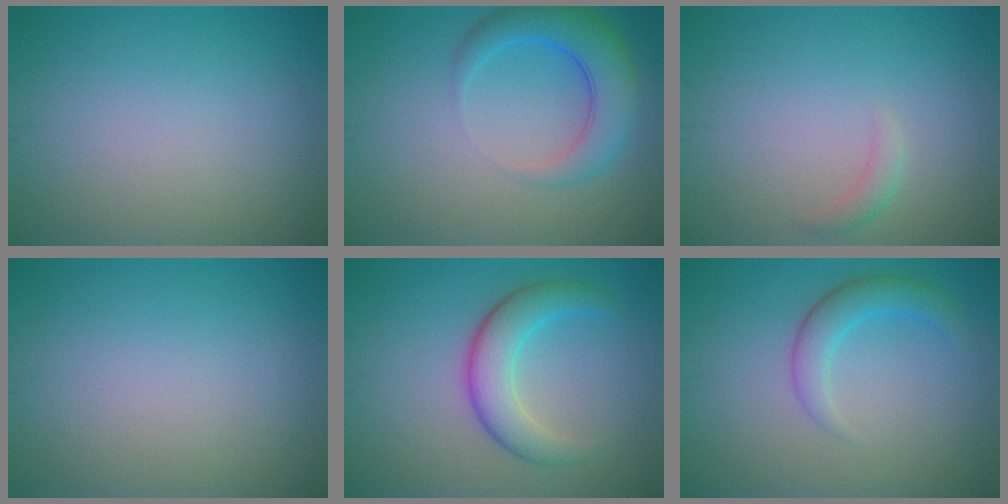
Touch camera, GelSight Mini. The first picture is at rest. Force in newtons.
{"total": 5.0, "press": 5.0, "slide": 0.4}
{"total": 1.1, "press": 1.1, "slide": 0.0}
{"total": 0.0}
{"total": 3.8, "press": 3.8, "slide": 0.0}
{"total": 2.8, "press": 2.8, "slide": 0.1}